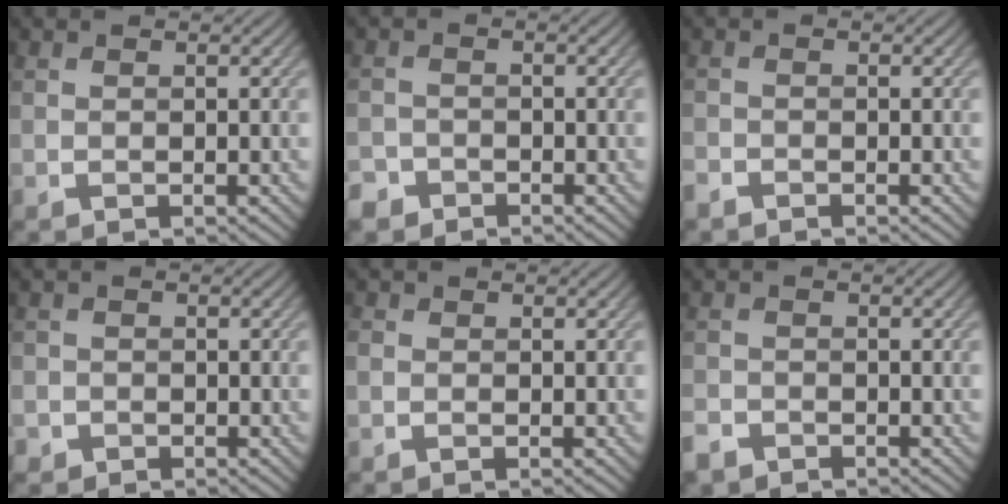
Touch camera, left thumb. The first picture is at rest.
{"total": 2.5, "force": [-2.0, 1.4, 0.4], "torque": [-0.006, -0.002, -0.047]}
{"total": 1.5, "force": [-1.4, 0.5, 0.3], "torque": [-0.010, -0.006, -0.034]}
{"total": 1.8, "force": [-0.8, 1.6, 0.0], "torque": [0.011, -0.001, -0.020]}
{"total": 1.1, "force": [-0.3, 0.9, 0.4], "torque": [-0.006, -0.003, -0.009]}
{"total": 2.3, "force": [-2.0, 1.0, 0.6], "torque": [-0.015, -0.008, -0.046]}